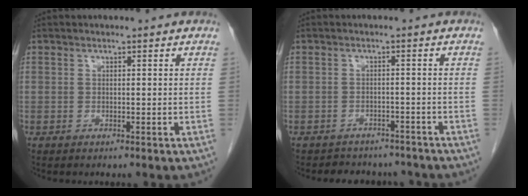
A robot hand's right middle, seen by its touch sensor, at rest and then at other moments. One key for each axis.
{"total": 7.4, "fx": -6.8, "fy": 3.0, "fz": 0.8, "tx": -0.010, "ty": 0.008, "tz": -0.077}